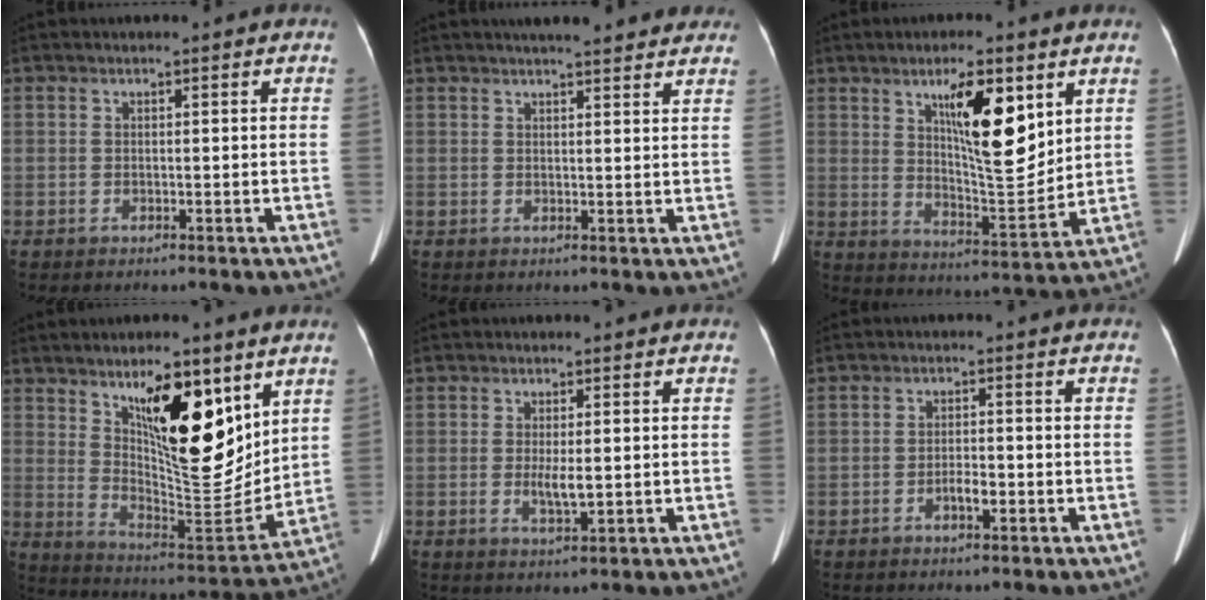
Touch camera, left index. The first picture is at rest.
{"total": 10.5, "force": [9.2, 1.9, 4.9], "torque": [-0.051, 0.015, 0.101]}
{"total": 11.6, "force": [5.2, 2.8, 10.0], "torque": [-0.168, -0.004, 0.094]}
{"total": 16.3, "force": [7.9, 5.0, 13.3], "torque": [-0.203, -0.008, 0.145]}
{"total": 2.8, "force": [-0.1, 0.5, 2.8], "torque": [-0.055, -0.007, 0.002]}
{"total": 2.0, "force": [-1.0, 0.6, 1.7], "torque": [-0.028, 0.003, -0.017]}